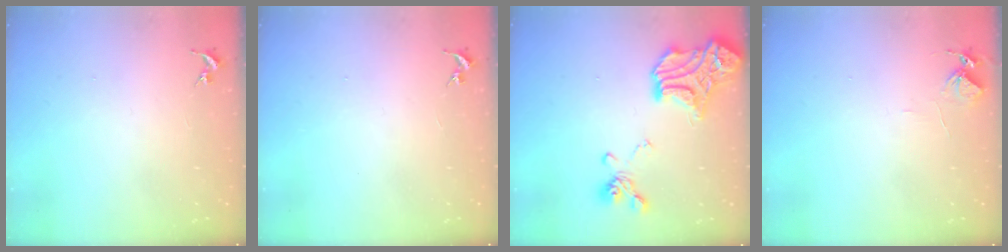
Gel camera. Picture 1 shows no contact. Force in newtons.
{"total": 0.0}
{"total": 20.3, "press": 20.2, "slide": 1.7}
{"total": 5.9, "press": 5.9, "slide": 0.6}